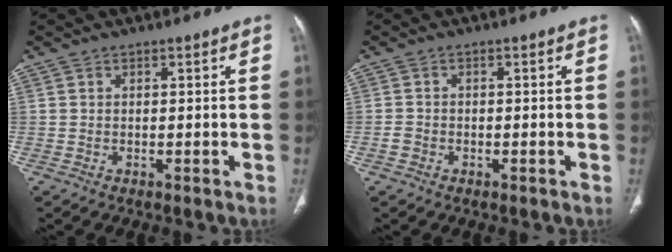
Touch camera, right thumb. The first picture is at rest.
{"total": 1.4, "force": [-0.8, 1.1, 0.5], "torque": [-0.012, 0.005, -0.016]}